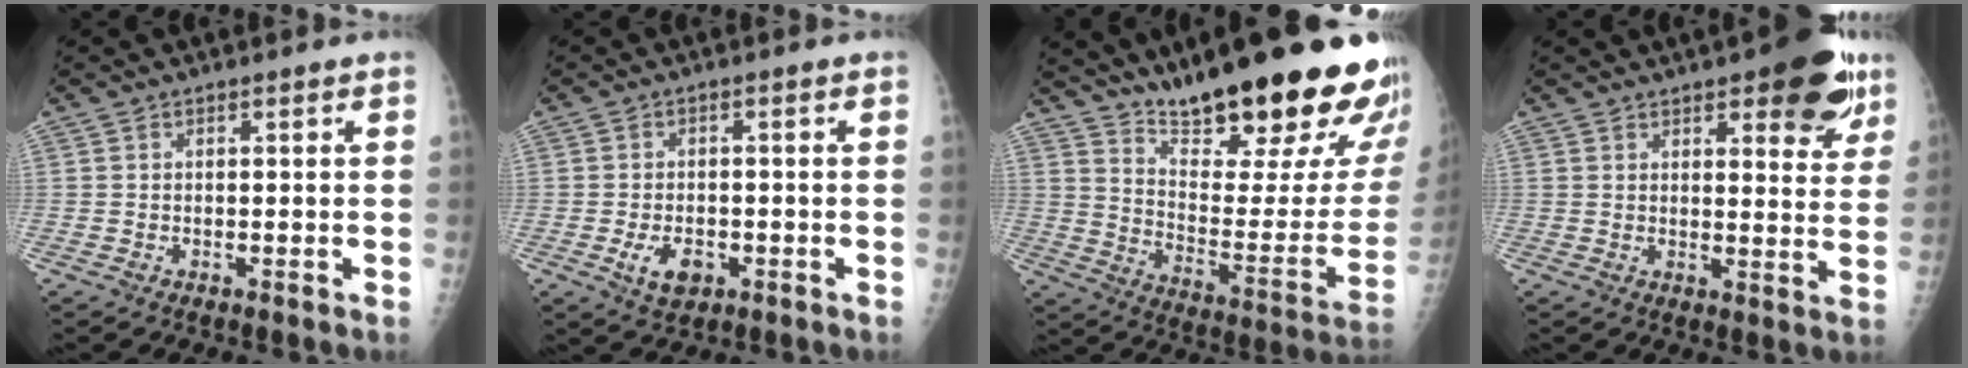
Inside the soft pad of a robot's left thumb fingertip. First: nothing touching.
{"total": 5.0, "force": [-1.8, 3.2, 3.3], "torque": [-0.052, 0.000, -0.025]}
{"total": 29.4, "force": [21.7, 6.3, 18.8], "torque": [-0.241, -0.123, 0.319]}
{"total": 13.2, "force": [7.6, 4.9, 9.7], "torque": [-0.076, -0.031, 0.094]}